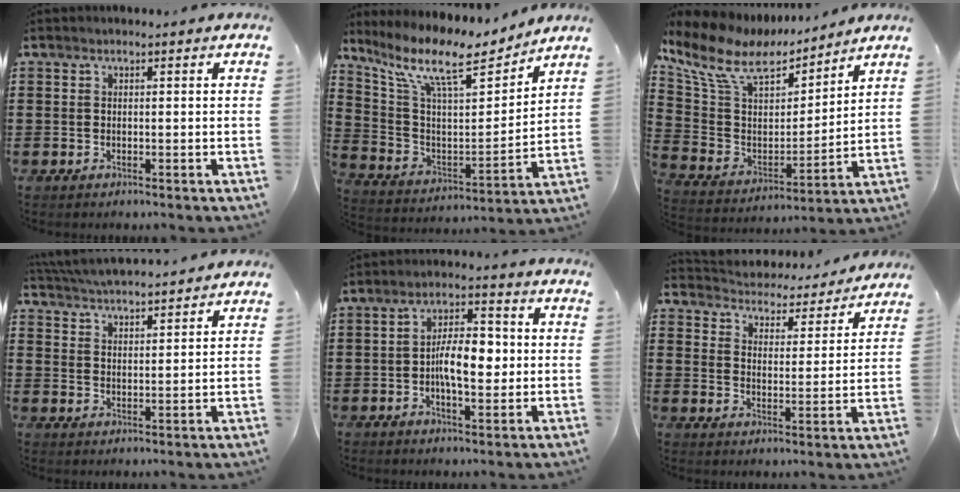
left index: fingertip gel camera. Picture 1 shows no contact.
{"total": 11.6, "force": [8.4, 2.9, 7.4], "torque": [-0.168, -0.046, 0.138]}
{"total": 11.0, "force": [7.9, 5.0, 5.8], "torque": [-0.149, -0.035, 0.138]}
{"total": 4.5, "force": [4.5, -0.2, 0.6], "torque": [-0.029, -0.026, 0.078]}
{"total": 7.5, "force": [-0.5, 3.4, 6.7], "torque": [-0.105, 0.005, -0.014]}
{"total": 3.8, "force": [3.7, 0.3, 0.0], "torque": [-0.024, -0.035, 0.058]}